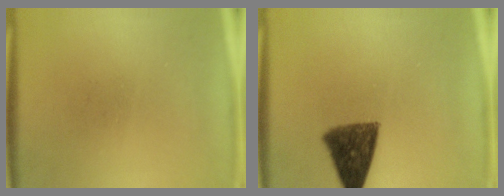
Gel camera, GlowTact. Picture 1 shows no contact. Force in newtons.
{"total": 9.7}